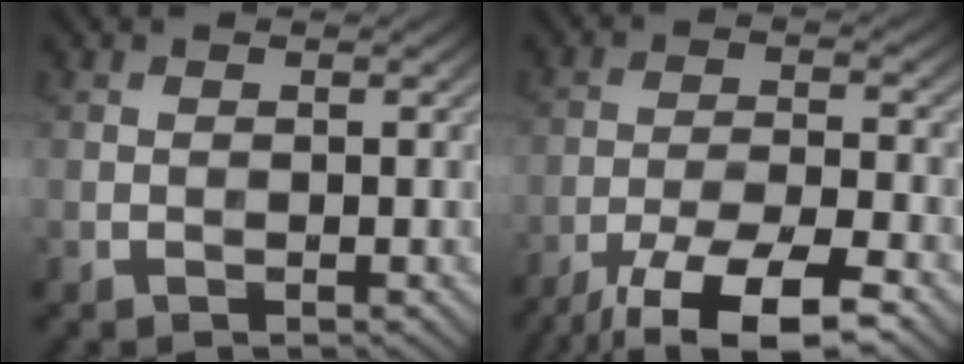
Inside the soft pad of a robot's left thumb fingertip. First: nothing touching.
{"total": 11.7, "force": [-8.5, 2.5, 7.6], "torque": [-0.143, -0.009, -0.143]}